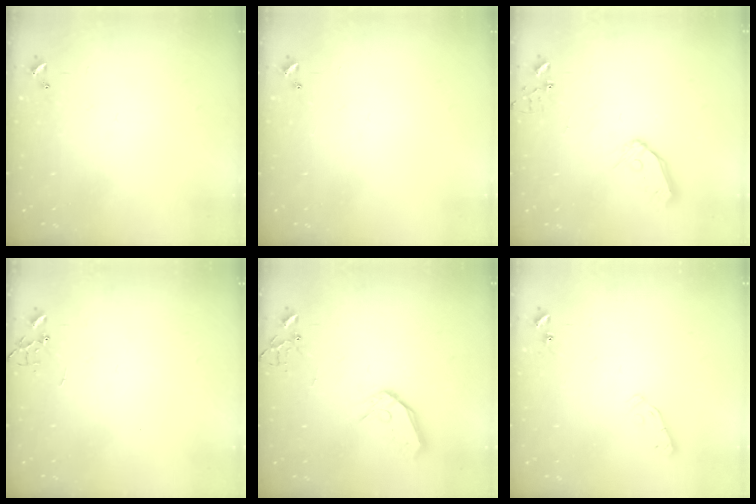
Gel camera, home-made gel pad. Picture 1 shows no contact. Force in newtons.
{"total": 0.0}
{"total": 9.9, "press": 9.8, "slide": 1.3}
{"total": 0.0}
{"total": 11.3, "press": 11.2, "slide": 1.5}
{"total": 5.9, "press": 5.9, "slide": 0.6}